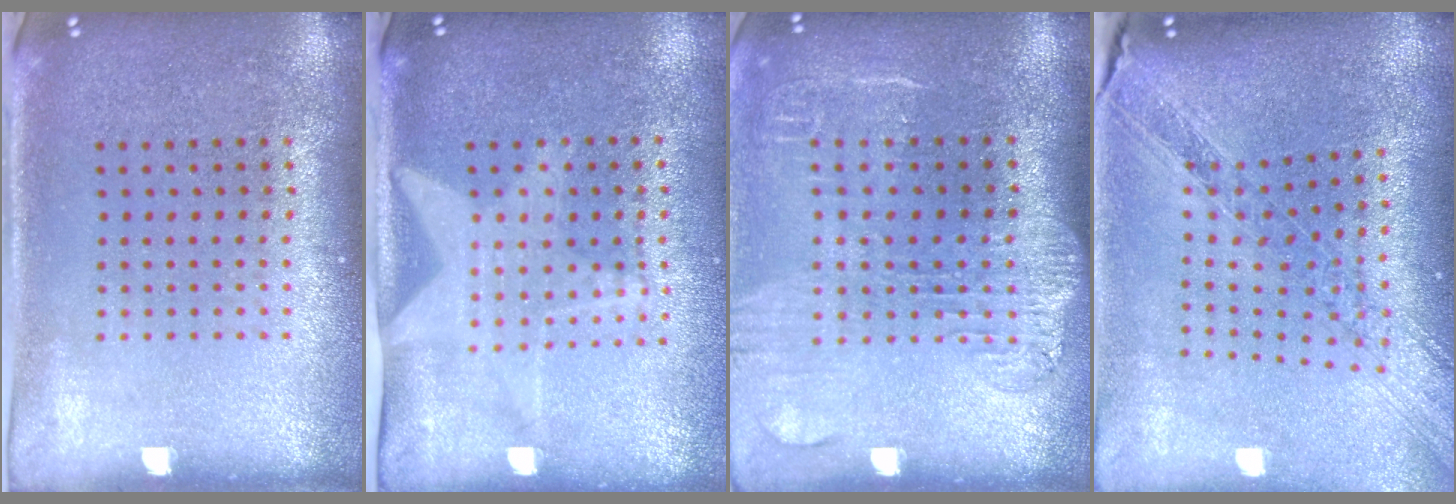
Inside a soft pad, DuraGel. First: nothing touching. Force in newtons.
{"total": 1.4, "press": 1.4, "slide": 0.3}
{"total": 1.9, "press": 1.6, "slide": 1.0}
{"total": 1.4, "press": 1.3, "slide": 0.5}